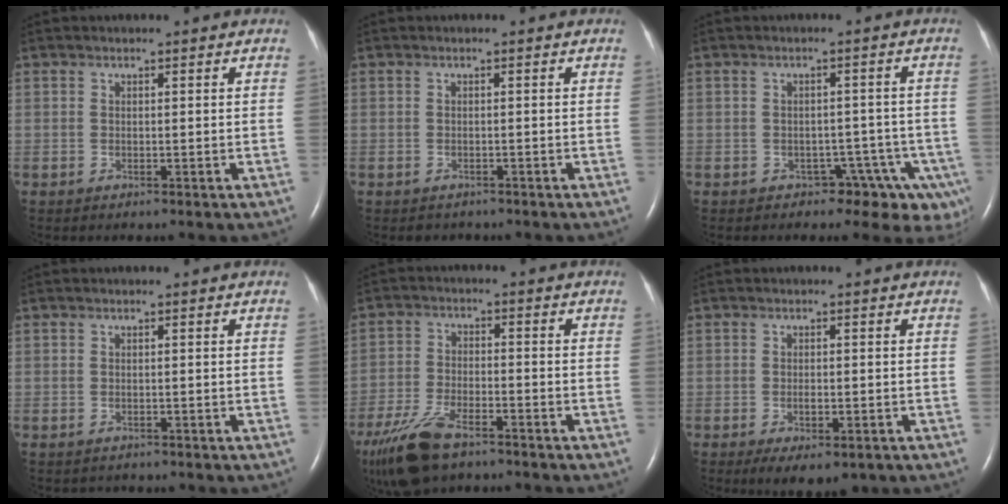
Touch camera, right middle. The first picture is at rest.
{"total": 1.4, "force": [-1.2, 0.8, 0.0], "torque": [-0.006, 0.000, -0.015]}
{"total": 7.3, "force": [-4.6, 4.9, 2.7], "torque": [-0.010, 0.018, -0.054]}
{"total": 1.0, "force": [-0.9, 0.5, 0.0], "torque": [-0.008, 0.000, -0.011]}
{"total": 11.3, "force": [-8.2, 3.8, 6.7], "torque": [-0.145, -0.018, -0.152]}
{"total": 5.1, "force": [-2.6, 1.9, 4.0], "torque": [-0.062, -0.011, -0.028]}